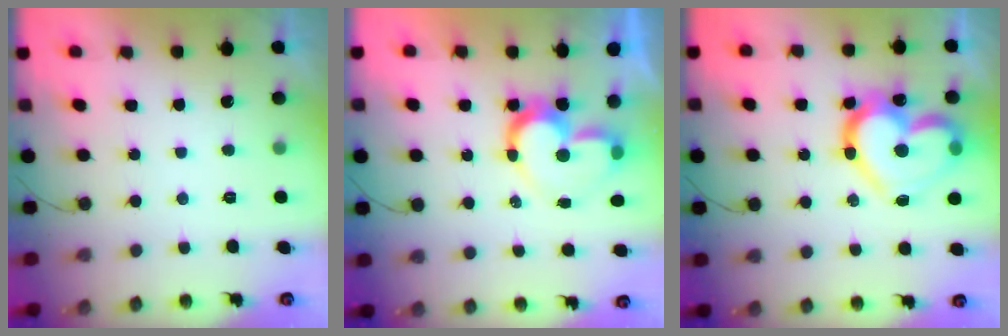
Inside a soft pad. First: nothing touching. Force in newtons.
{"total": 11.3, "press": 11.3, "slide": 1.1}
{"total": 21.2, "press": 21.1, "slide": 1.5}